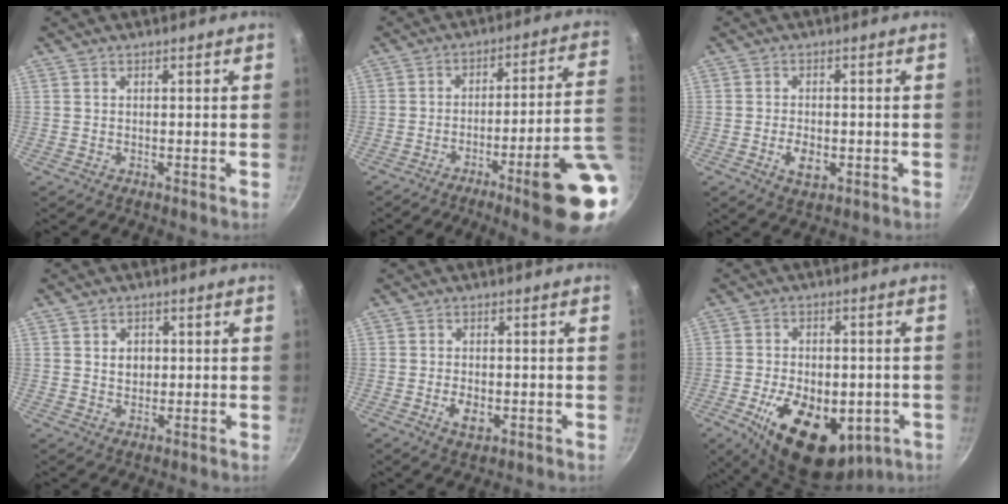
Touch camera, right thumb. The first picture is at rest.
{"total": 16.6, "force": [-5.2, 1.7, 15.7], "torque": [-0.200, 0.029, -0.069]}
{"total": 4.7, "force": [-1.4, 2.7, 3.6], "torque": [-0.062, 0.005, -0.019]}
{"total": 3.3, "force": [0.6, 2.7, 1.9], "torque": [-0.014, -0.001, 0.009]}
{"total": 4.2, "force": [-1.2, 2.4, 3.3], "torque": [-0.057, 0.004, -0.015]}
{"total": 19.7, "force": [-6.5, 11.6, 14.6], "torque": [-0.215, 0.002, -0.084]}